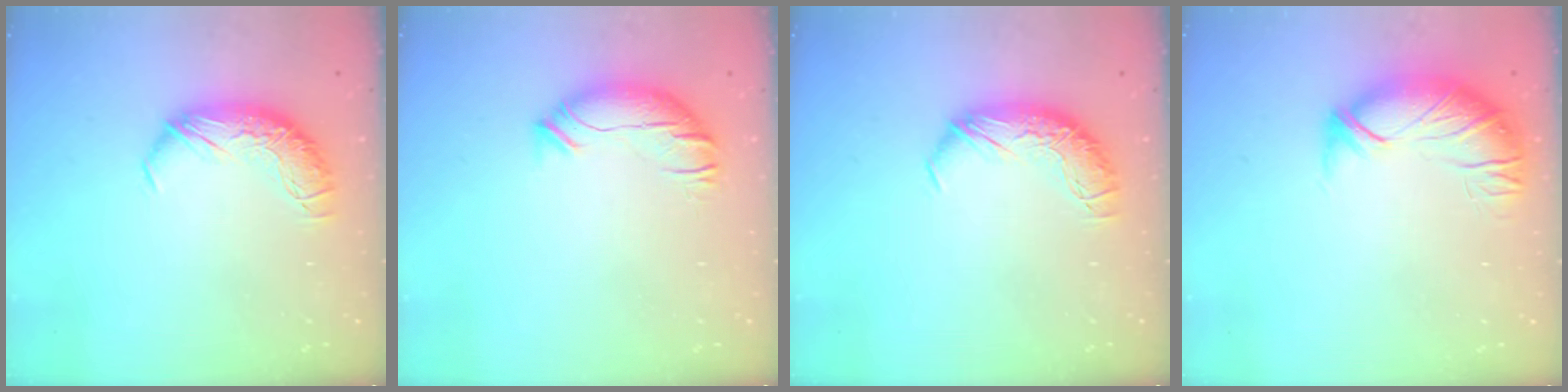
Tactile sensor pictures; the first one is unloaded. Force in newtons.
{"total": 2.0, "press": 0.6, "slide": 1.9}
{"total": 0.0}
{"total": 2.9, "press": 1.4, "slide": 2.5}